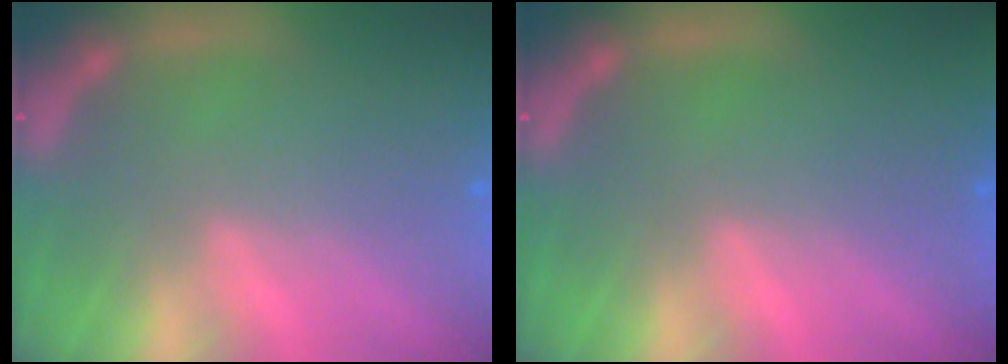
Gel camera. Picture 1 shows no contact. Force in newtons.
{"total": 1.4}